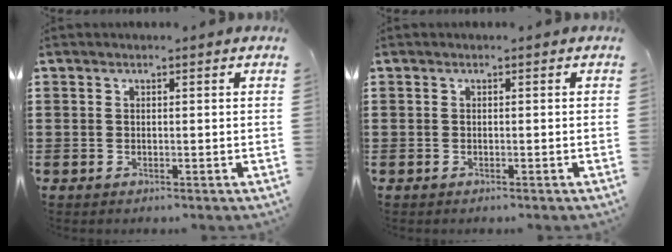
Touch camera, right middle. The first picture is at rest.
{"total": 0.0}